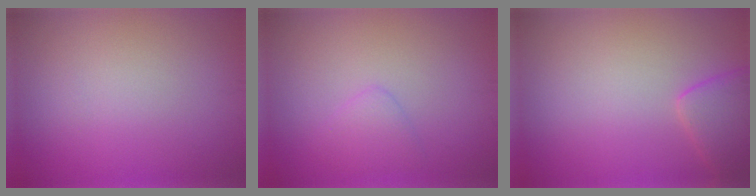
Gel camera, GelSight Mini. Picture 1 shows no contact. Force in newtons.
{"total": 1.6, "press": 1.6, "slide": 0.1}
{"total": 2.9, "press": 2.9, "slide": 0.1}